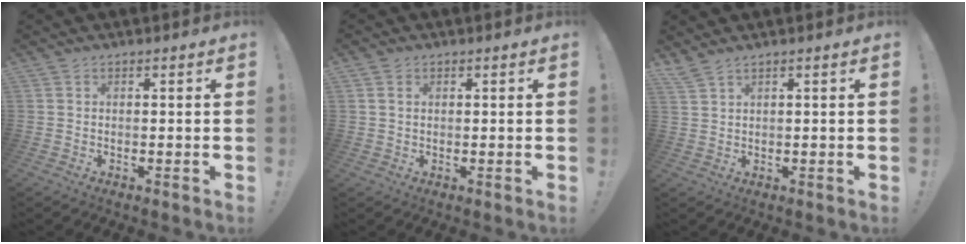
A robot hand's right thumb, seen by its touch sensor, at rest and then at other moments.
{"total": 1.8, "force": [0.8, 1.3, 1.0], "torque": [-0.016, 0.003, 0.014]}
{"total": 2.6, "force": [2.1, 0.2, 1.5], "torque": [-0.033, -0.010, 0.040]}